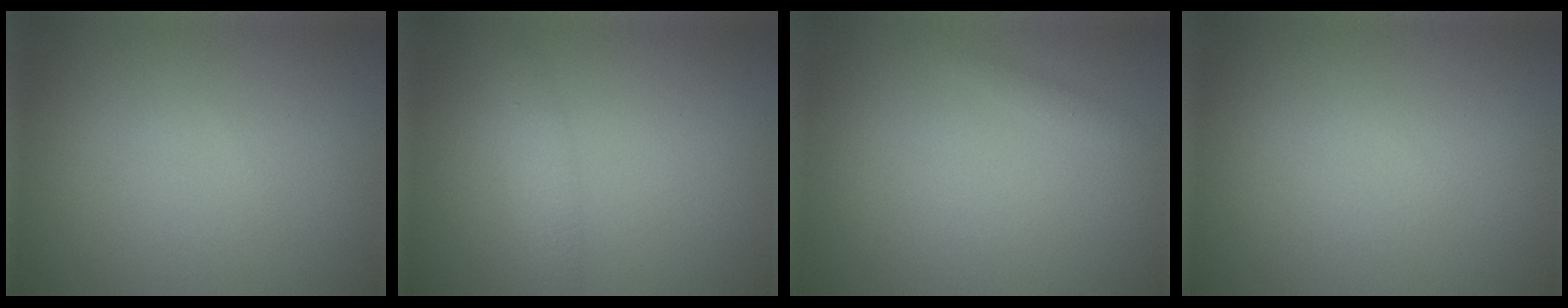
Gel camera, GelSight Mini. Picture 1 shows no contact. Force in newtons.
{"total": 1.6, "press": 1.6, "slide": 0.0}
{"total": 0.6, "press": 0.6, "slide": 0.0}
{"total": 0.0}